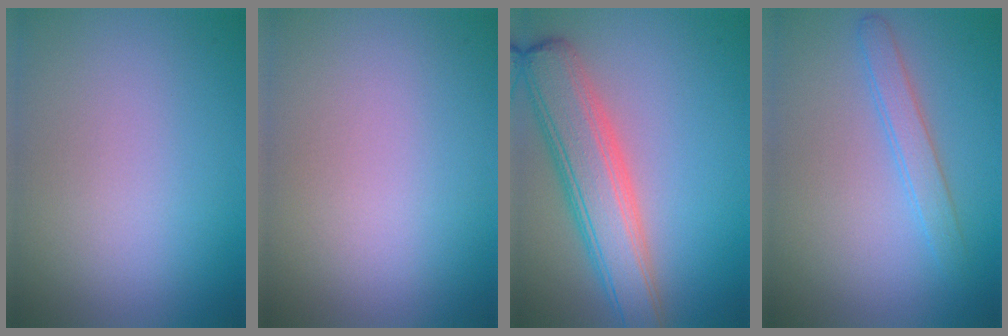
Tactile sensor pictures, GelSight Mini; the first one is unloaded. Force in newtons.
{"total": 0.0}
{"total": 6.7, "press": 6.7, "slide": 0.3}
{"total": 2.0, "press": 2.0, "slide": 0.0}